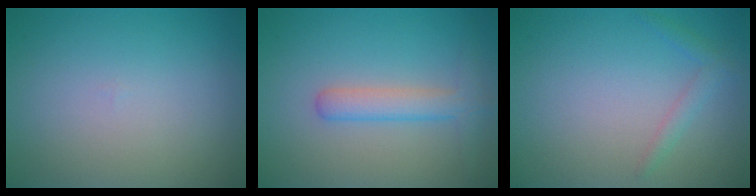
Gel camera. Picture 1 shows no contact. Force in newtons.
{"total": 3.0, "press": 3.0, "slide": 0.0}
{"total": 1.4, "press": 1.4, "slide": 0.1}